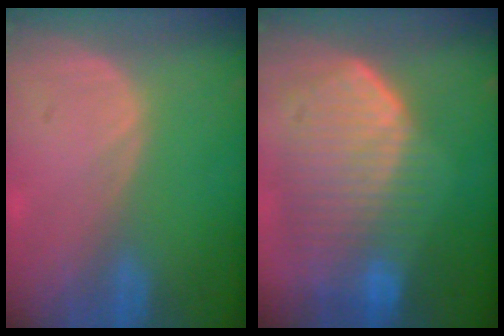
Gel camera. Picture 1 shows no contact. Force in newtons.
{"total": 10.7, "press": 9.4, "slide": 5.2}